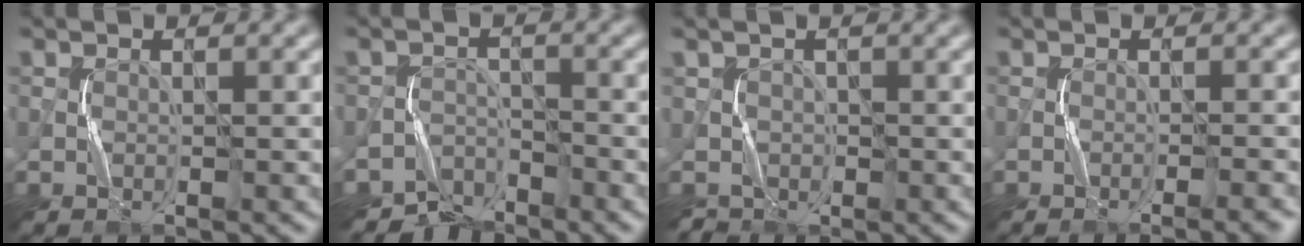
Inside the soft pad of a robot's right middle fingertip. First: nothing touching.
{"total": 3.7, "force": [-3.4, 1.2, -0.6], "torque": [0.023, 0.004, -0.063]}
{"total": 2.4, "force": [-0.2, 2.4, 0.1], "torque": [-0.008, 0.007, 0.003]}
{"total": 1.9, "force": [-1.2, 0.0, 1.5], "torque": [-0.015, 0.008, -0.019]}